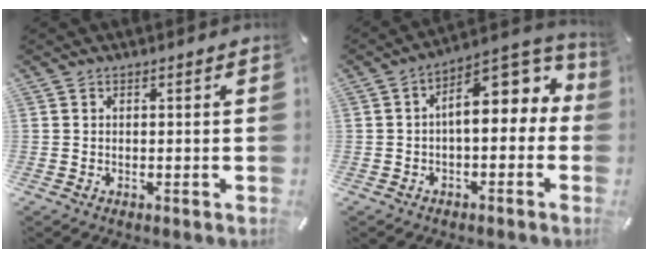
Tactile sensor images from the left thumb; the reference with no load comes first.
{"total": 13.1, "force": [3.2, 6.5, 10.9], "torque": [-0.148, -0.027, 0.052]}